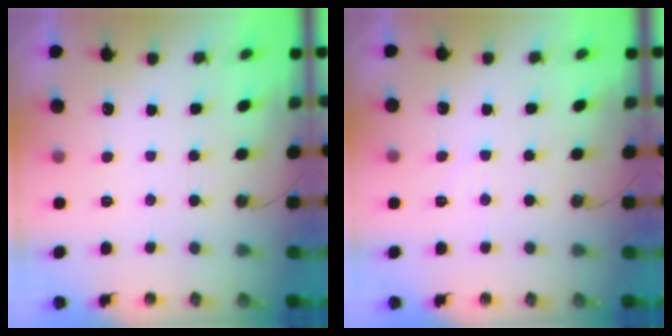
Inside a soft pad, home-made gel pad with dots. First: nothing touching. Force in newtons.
{"total": 5.3, "press": 5.3, "slide": 0.8}